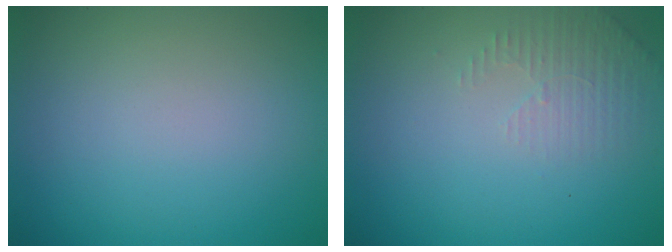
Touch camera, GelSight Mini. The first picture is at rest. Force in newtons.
{"total": 1.9, "press": 1.8, "slide": 0.6}